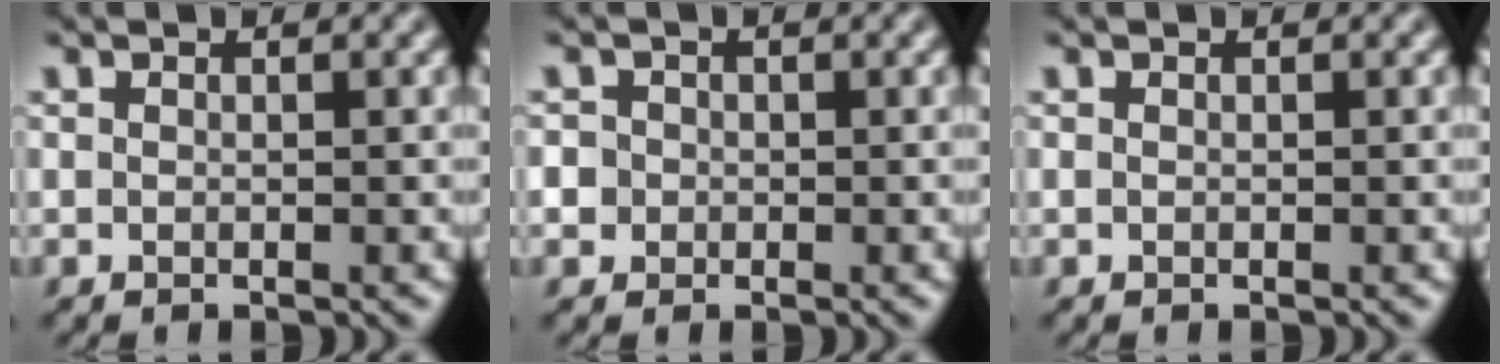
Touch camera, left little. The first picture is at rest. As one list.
[{"total": 3.4, "force": [0.3, 3.1, 1.1], "torque": [-0.012, 0.027, -0.012]}, {"total": 0.0}]